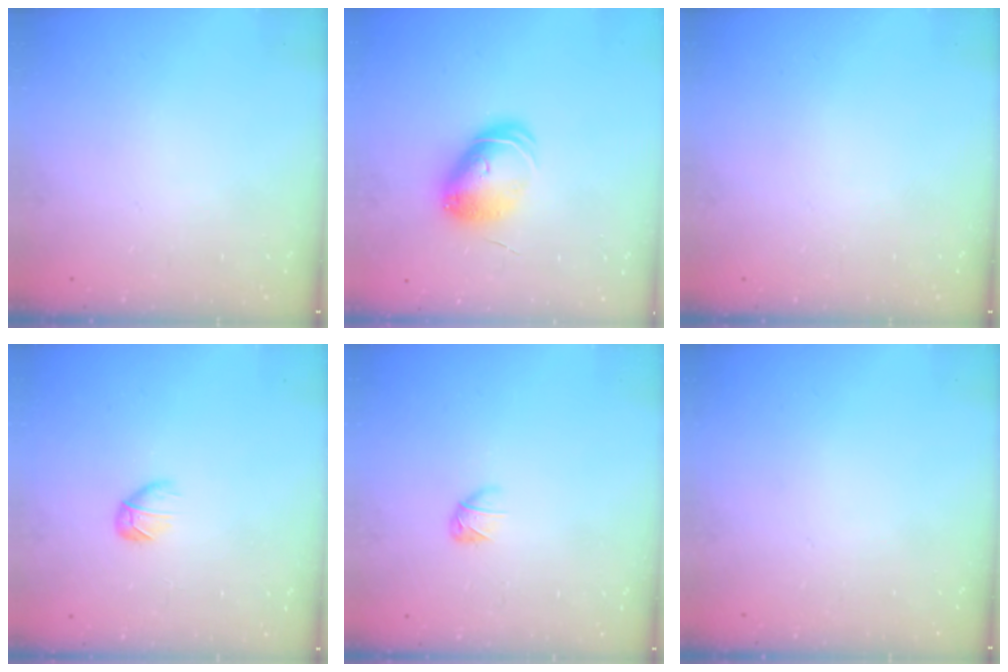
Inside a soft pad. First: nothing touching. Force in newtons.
{"total": 9.2, "press": 9.2, "slide": 0.3}
{"total": 0.0}
{"total": 3.8, "press": 3.6, "slide": 1.1}
{"total": 3.6, "press": 3.5, "slide": 0.8}
{"total": 0.0}